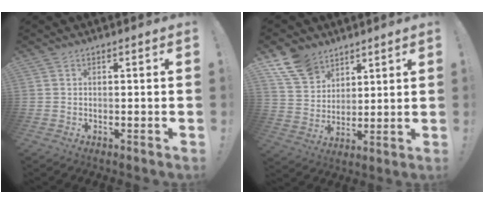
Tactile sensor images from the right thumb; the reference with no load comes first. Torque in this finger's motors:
{"motor_torque": [0.30, 0.36, -0.25, 0.47, 0.22]}